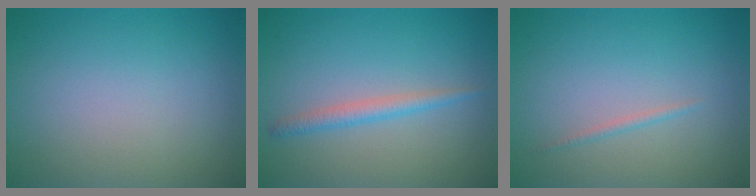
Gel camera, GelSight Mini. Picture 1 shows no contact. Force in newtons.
{"total": 1.8, "press": 1.8, "slide": 0.0}
{"total": 0.6, "press": 0.6, "slide": 0.0}